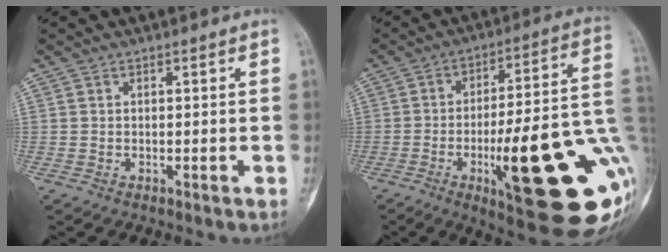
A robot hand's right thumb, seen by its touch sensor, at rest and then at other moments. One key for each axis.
{"total": 28.3, "fx": -6.6, "fy": 6.9, "fz": 26.6, "tx": -0.324, "ty": 0.005, "tz": -0.085}